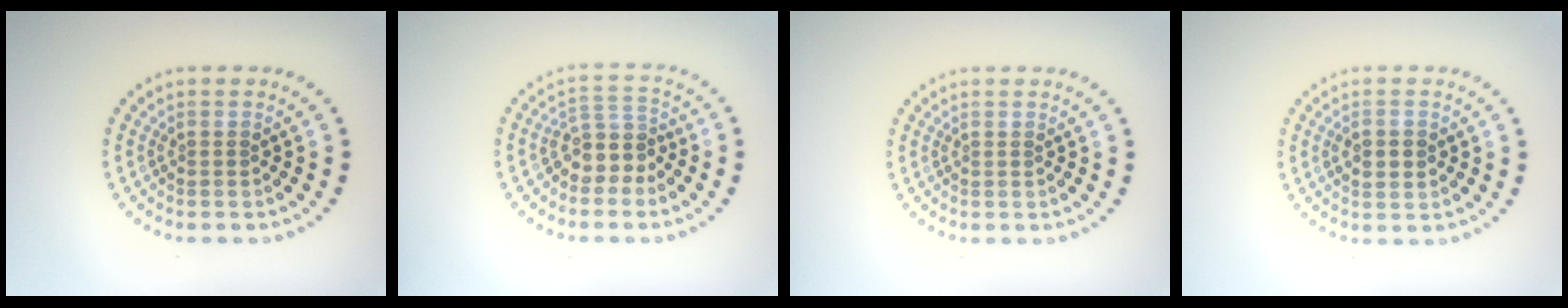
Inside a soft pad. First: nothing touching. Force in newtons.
{"total": 3.2, "press": 2.6, "slide": 1.9}
{"total": 0.0}
{"total": 2.2, "press": 2.1, "slide": 0.3}